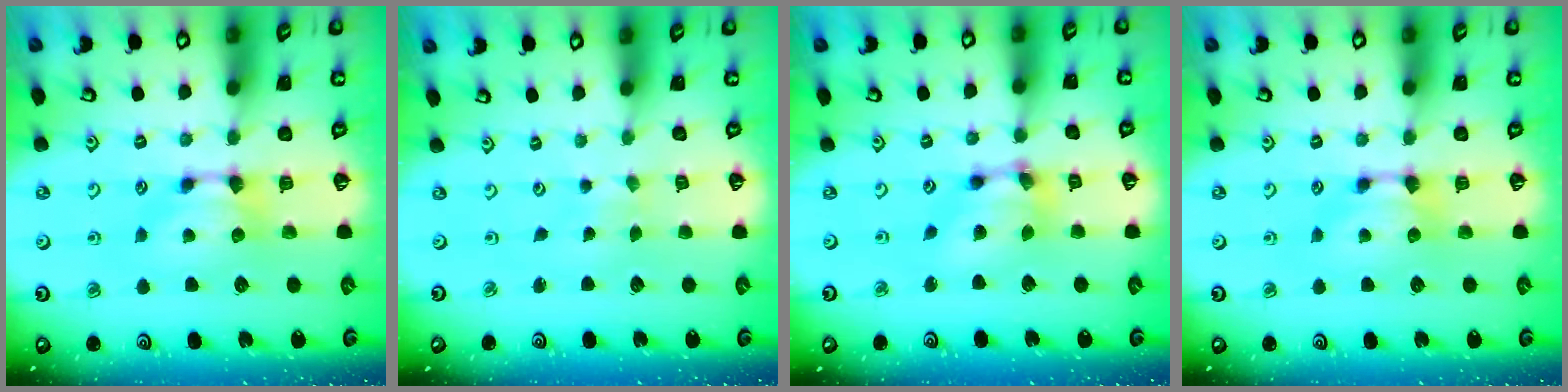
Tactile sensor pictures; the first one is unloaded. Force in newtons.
{"total": 4.7, "press": 4.6, "slide": 0.2}
{"total": 6.3, "press": 6.0, "slide": 1.9}
{"total": 0.0}